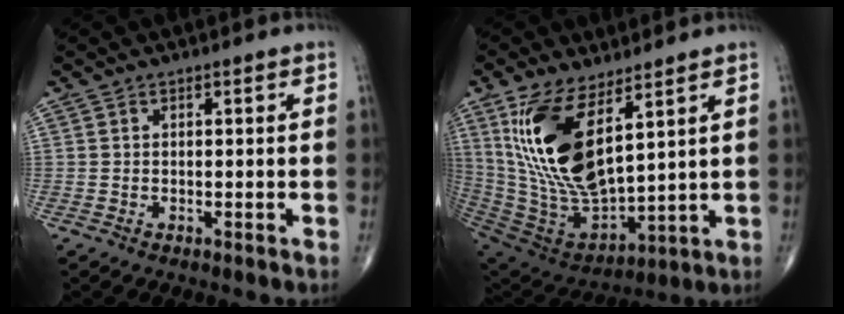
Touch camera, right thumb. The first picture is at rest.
{"total": 20.1, "force": [8.0, 8.5, 16.4], "torque": [-0.323, -0.045, 0.172]}